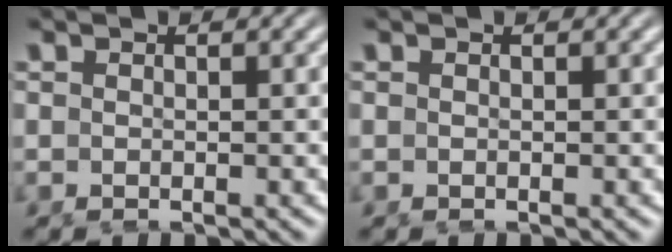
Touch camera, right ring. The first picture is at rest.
{"total": 0.0}